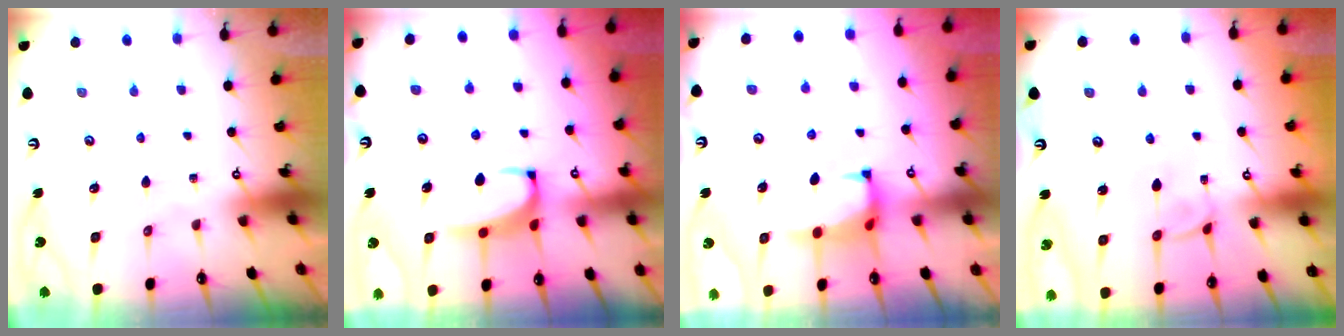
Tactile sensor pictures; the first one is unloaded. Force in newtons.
{"total": 2.9, "press": 2.8, "slide": 0.7}
{"total": 1.5, "press": 1.3, "slide": 0.7}
{"total": 2.1, "press": 2.0, "slide": 0.4}